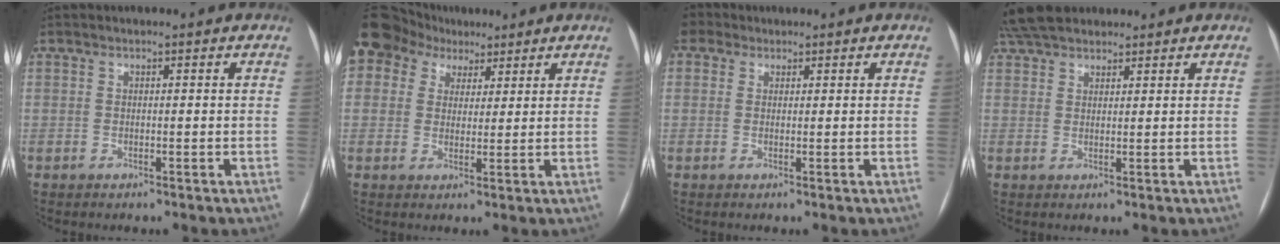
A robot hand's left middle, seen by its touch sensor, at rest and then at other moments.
{"total": 15.8, "force": [8.8, 12.1, 5.3], "torque": [-0.175, 0.072, 0.168]}
{"total": 2.3, "force": [1.5, 1.8, 0.3], "torque": [-0.021, 0.017, 0.033]}
{"total": 7.9, "force": [6.9, 2.7, 2.8], "torque": [-0.050, 0.034, 0.128]}